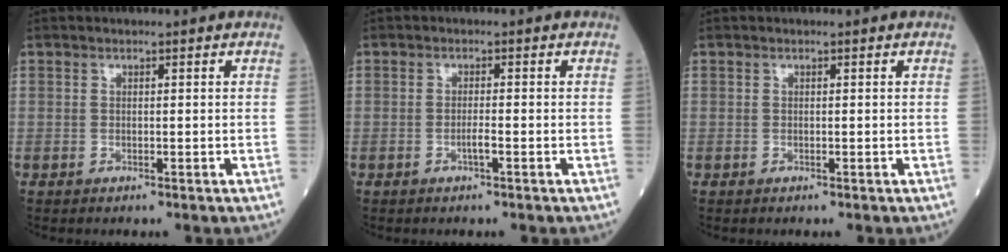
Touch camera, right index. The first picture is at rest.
{"total": 1.5, "force": [-0.6, -0.1, 1.3], "torque": [-0.026, 0.000, -0.013]}
{"total": 0.0}